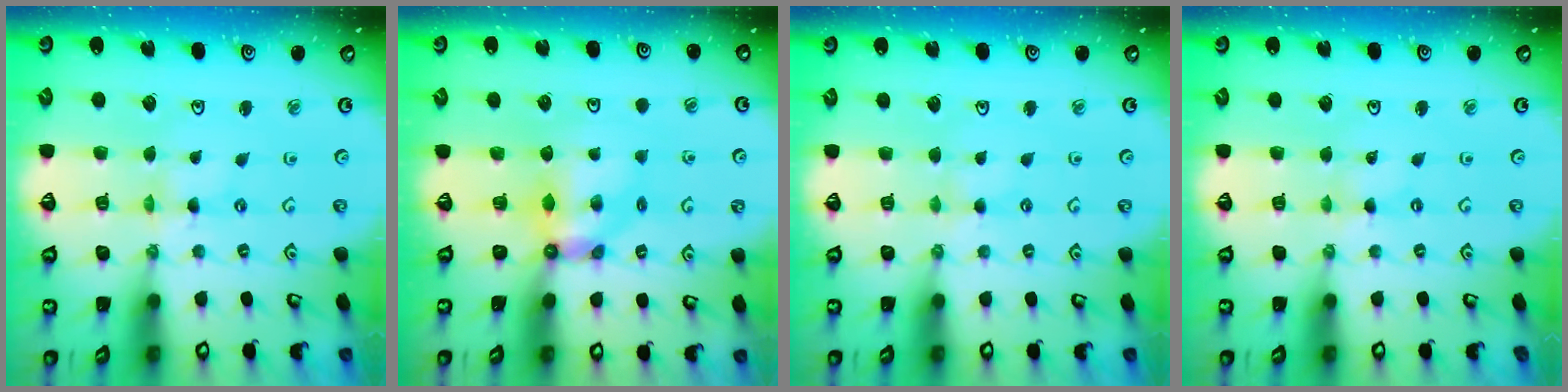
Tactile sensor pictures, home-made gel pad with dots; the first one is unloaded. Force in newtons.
{"total": 5.2, "press": 5.1, "slide": 0.2}
{"total": 1.5, "press": 1.4, "slide": 0.4}
{"total": 0.0}